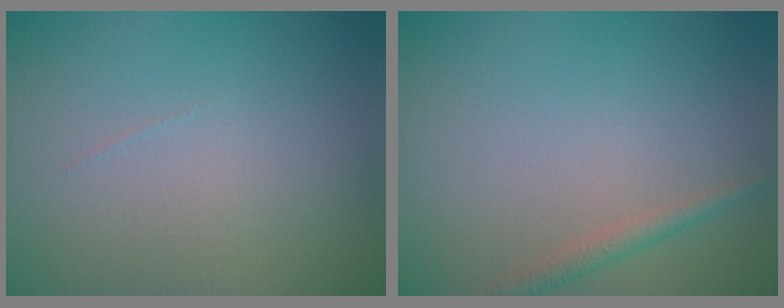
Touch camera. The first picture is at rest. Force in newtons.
{"total": 1.5, "press": 1.5, "slide": 0.0}